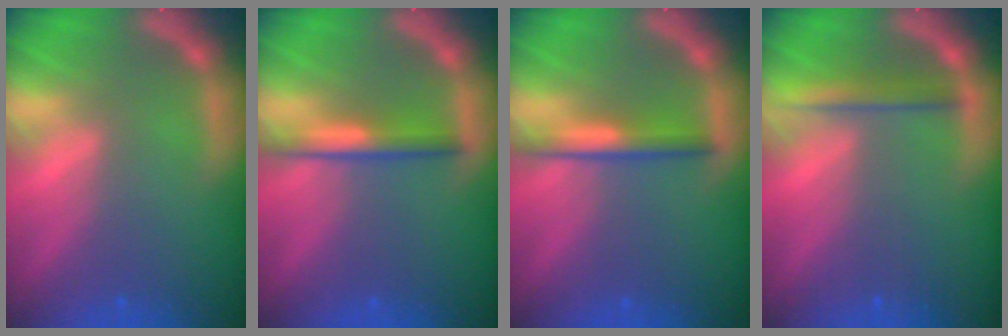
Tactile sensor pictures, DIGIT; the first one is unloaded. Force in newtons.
{"total": 3.0}
{"total": 3.0}
{"total": 2.5}